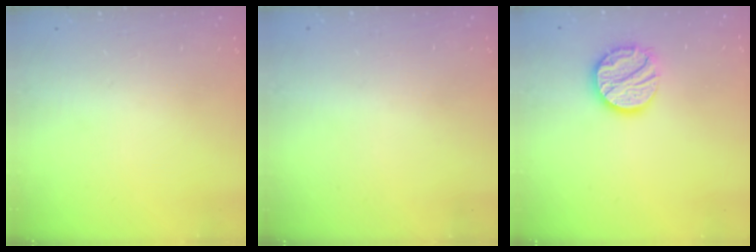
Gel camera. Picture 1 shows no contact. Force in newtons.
{"total": 0.6, "press": 0.6, "slide": 0.1}
{"total": 14.6, "press": 14.6, "slide": 1.1}